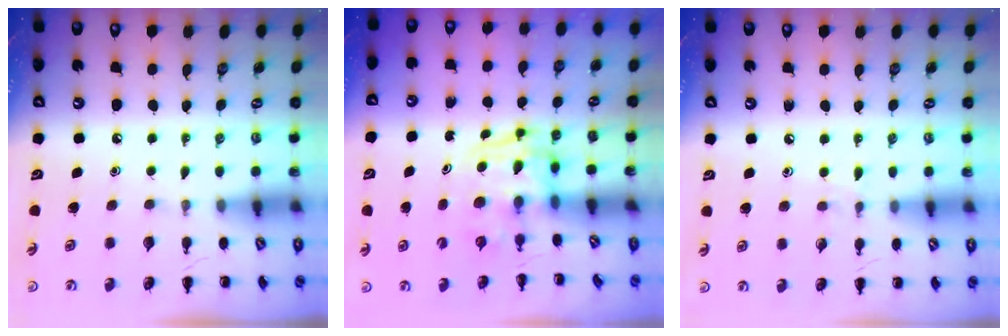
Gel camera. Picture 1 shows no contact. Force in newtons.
{"total": 3.4, "press": 3.3, "slide": 0.6}
{"total": 4.2, "press": 3.8, "slide": 1.8}